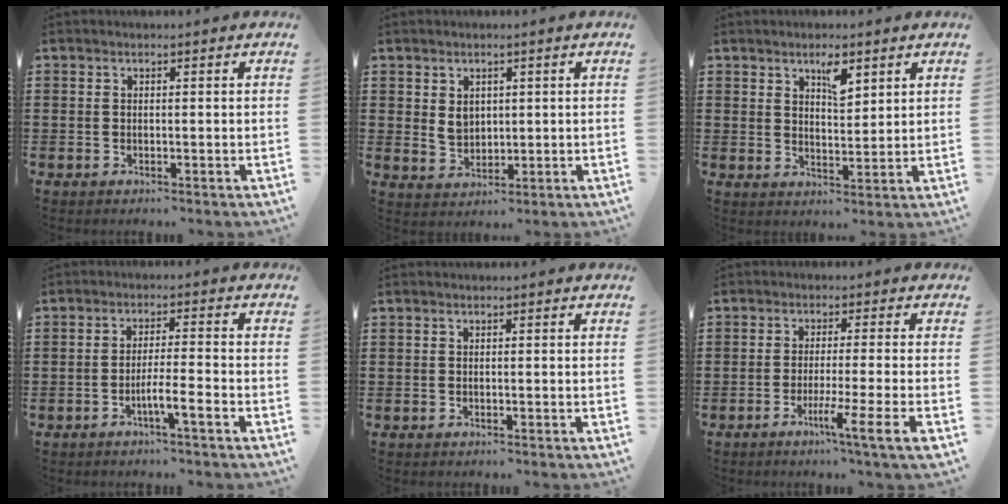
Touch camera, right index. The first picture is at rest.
{"total": 3.0, "force": [0.8, 2.3, 1.7], "torque": [-0.033, 0.003, 0.013]}
{"total": 4.1, "force": [2.7, 1.5, 2.8], "torque": [-0.037, -0.005, 0.042]}
{"total": 4.2, "force": [-2.3, 0.0, 3.5], "torque": [-0.060, -0.002, -0.042]}
{"total": 0.0}
{"total": 6.5, "force": [-3.1, -1.1, 5.6], "torque": [-0.090, -0.017, -0.052]}